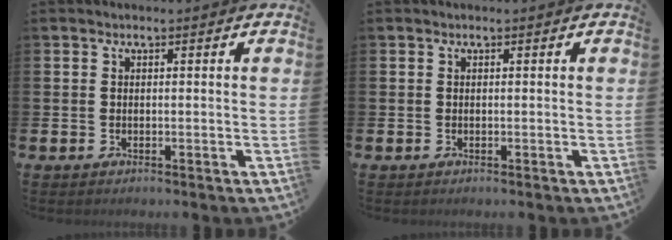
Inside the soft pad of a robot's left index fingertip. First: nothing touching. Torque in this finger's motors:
{"motor_torque": [0.00, 0.00, 0.00, 0.00]}